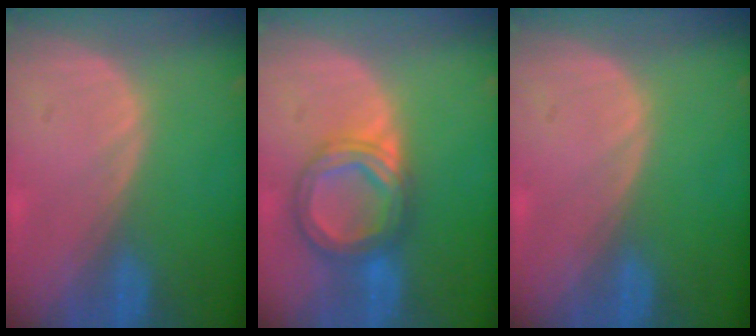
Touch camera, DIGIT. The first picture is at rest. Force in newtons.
{"total": 7.2, "press": 7.2, "slide": 0.6}
{"total": 0.0}